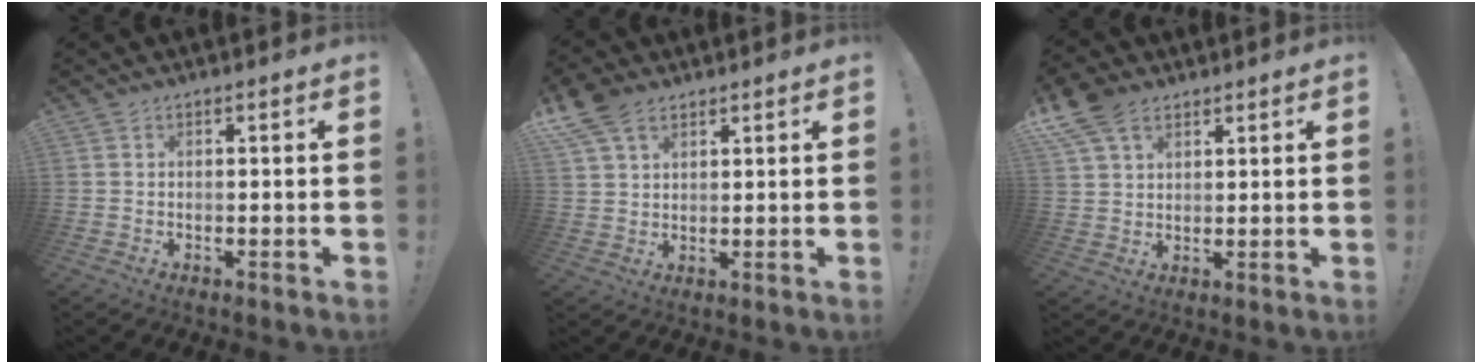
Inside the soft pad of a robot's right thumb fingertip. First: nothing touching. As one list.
[{"total": 8.8, "force": [5.6, 5.1, 4.5], "torque": [-0.089, -0.018, 0.109]}, {"total": 9.5, "force": [5.9, 5.7, 4.8], "torque": [-0.096, -0.020, 0.116]}]